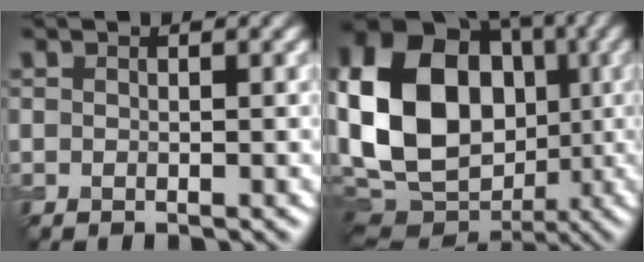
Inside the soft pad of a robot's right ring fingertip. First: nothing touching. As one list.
[{"total": 16.8, "force": [-0.5, 13.0, 10.6], "torque": [-0.224, 0.007, -0.002]}]